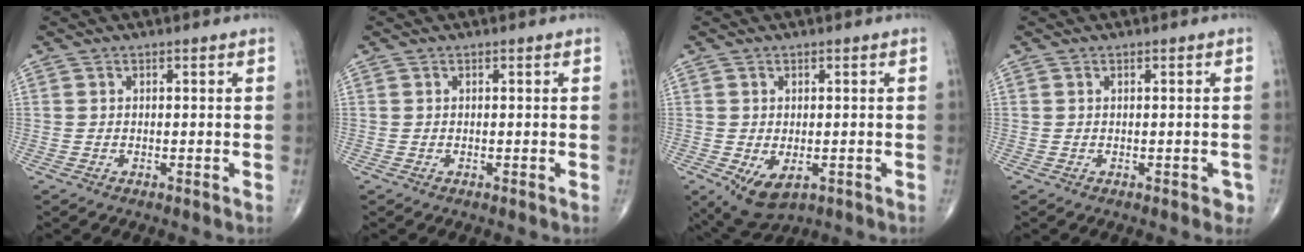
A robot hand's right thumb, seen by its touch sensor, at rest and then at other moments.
{"total": 0.0}
{"total": 6.5, "force": [-2.0, 3.8, 4.8], "torque": [-0.076, -0.009, -0.019]}
{"total": 1.4, "force": [-0.4, 0.9, 1.1], "torque": [-0.005, 0.004, -0.003]}